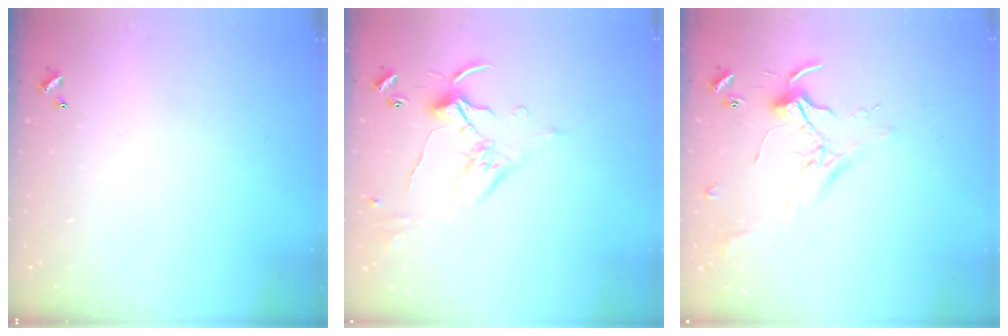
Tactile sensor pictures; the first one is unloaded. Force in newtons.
{"total": 1.2, "press": 0.8, "slide": 0.8}
{"total": 2.1, "press": 2.1, "slide": 0.5}